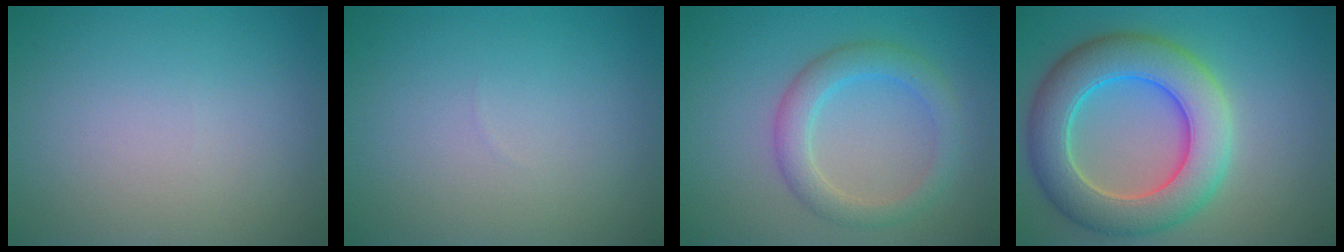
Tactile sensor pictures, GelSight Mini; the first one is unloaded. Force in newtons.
{"total": 0.0}
{"total": 3.5, "press": 3.5, "slide": 0.3}
{"total": 8.7, "press": 8.7, "slide": 0.3}